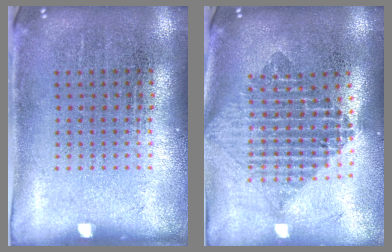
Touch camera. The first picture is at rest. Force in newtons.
{"total": 2.1, "press": 1.7, "slide": 1.2}